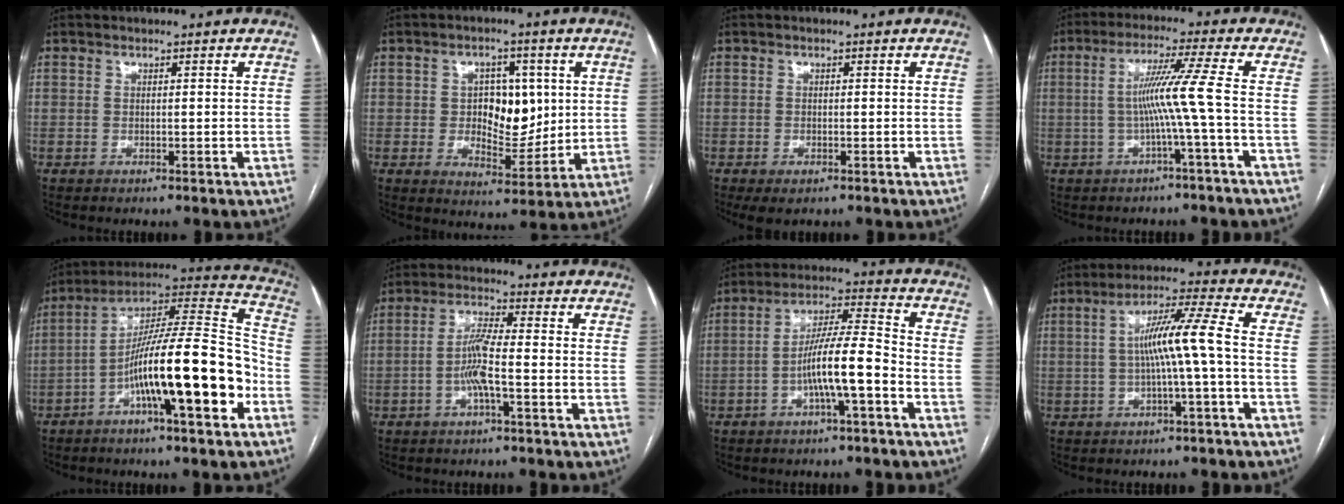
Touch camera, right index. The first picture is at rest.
{"total": 8.2, "force": [1.2, 5.1, 6.3], "torque": [-0.091, 0.010, 0.031]}
{"total": 2.6, "force": [-1.5, 1.2, 1.8], "torque": [-0.031, -0.003, -0.015]}
{"total": 7.0, "force": [-1.2, -2.3, 6.5], "torque": [-0.125, 0.013, -0.016]}
{"total": 19.8, "force": [-6.9, 2.2, 18.4], "torque": [-0.292, 0.019, -0.111]}
{"total": 5.8, "force": [-1.7, 0.4, 5.6], "torque": [-0.118, 0.008, -0.034]}
{"total": 9.7, "force": [-3.5, 0.6, 9.0], "torque": [-0.165, 0.020, -0.061]}
{"total": 8.8, "force": [-0.7, -0.8, 8.8], "torque": [-0.155, 0.022, -0.014]}